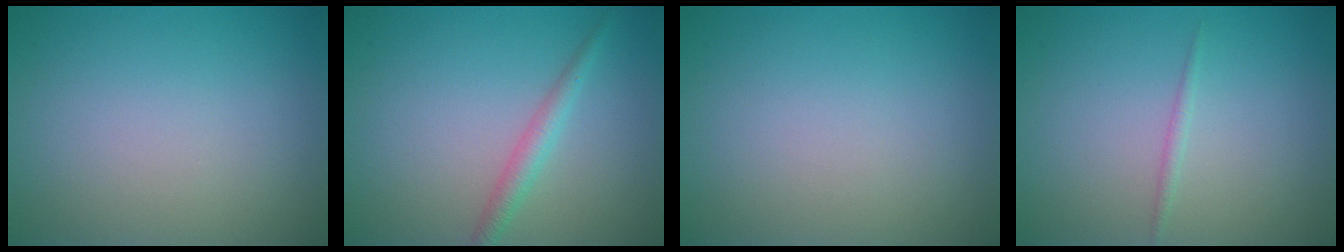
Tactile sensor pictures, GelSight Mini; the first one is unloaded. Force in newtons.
{"total": 2.0, "press": 2.0, "slide": 0.0}
{"total": 0.0}
{"total": 0.7, "press": 0.7, "slide": 0.0}